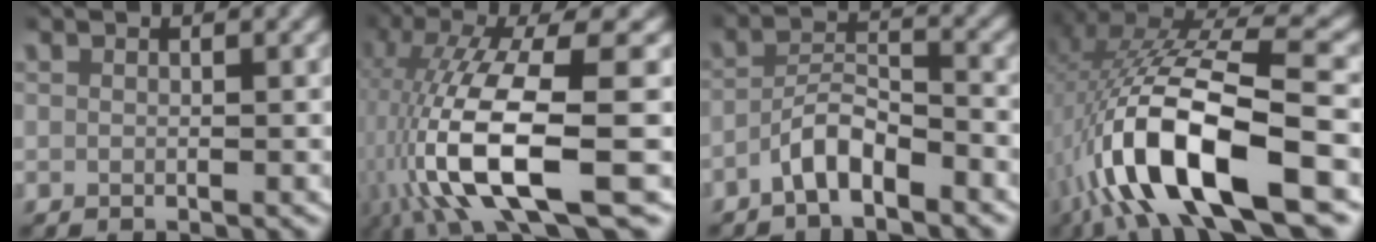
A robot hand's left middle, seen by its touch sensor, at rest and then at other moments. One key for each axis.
{"total": 11.2, "fx": -2.5, "fy": 4.0, "fz": 10.1, "tx": -0.183, "ty": -0.016, "tz": -0.028}
{"total": 3.8, "fx": -3.0, "fy": 1.4, "fz": 1.9, "tx": -0.031, "ty": 0.010, "tz": -0.062}
{"total": 12.3, "fx": -2.0, "fy": 4.6, "fz": 11.2, "tx": -0.218, "ty": 0.000, "tz": -0.026}